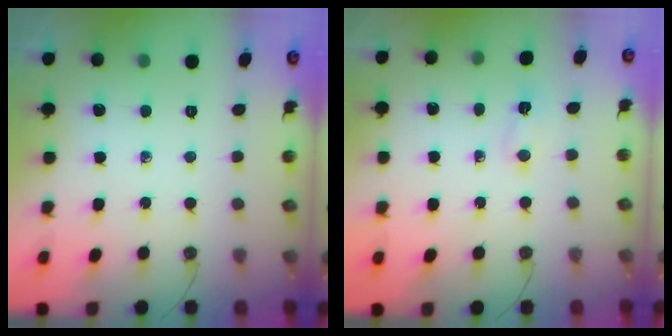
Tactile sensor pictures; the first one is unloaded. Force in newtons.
{"total": 3.5, "press": 3.1, "slide": 1.4}